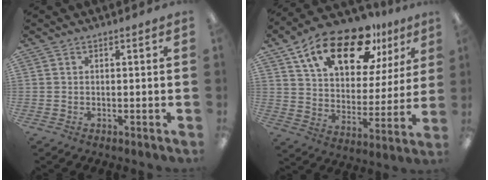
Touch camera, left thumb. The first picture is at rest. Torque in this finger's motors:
{"motor_torque": [0.73, 0.73, 1.38, -1.38, 0.38]}